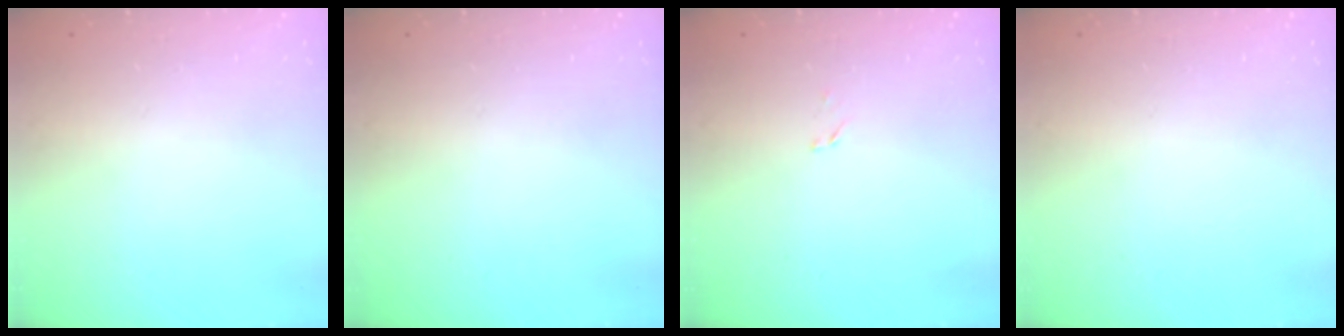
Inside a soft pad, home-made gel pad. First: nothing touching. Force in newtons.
{"total": 0.0}
{"total": 1.6, "press": 1.6, "slide": 0.2}
{"total": 0.0}